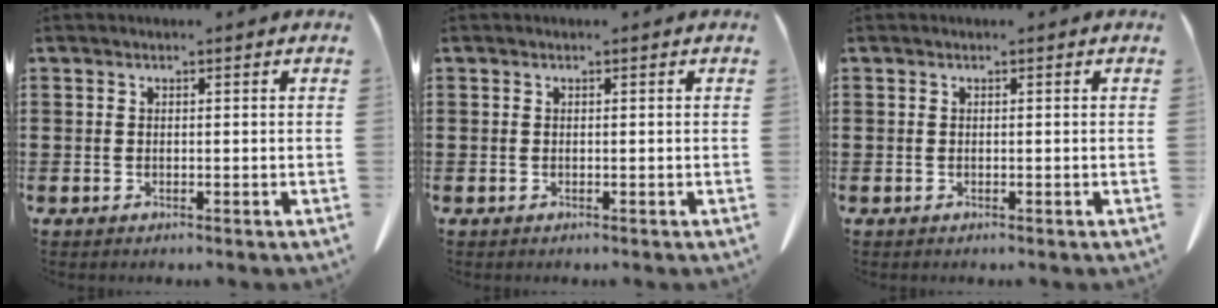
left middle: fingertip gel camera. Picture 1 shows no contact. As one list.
[{"total": 0.0}, {"total": 0.0}]